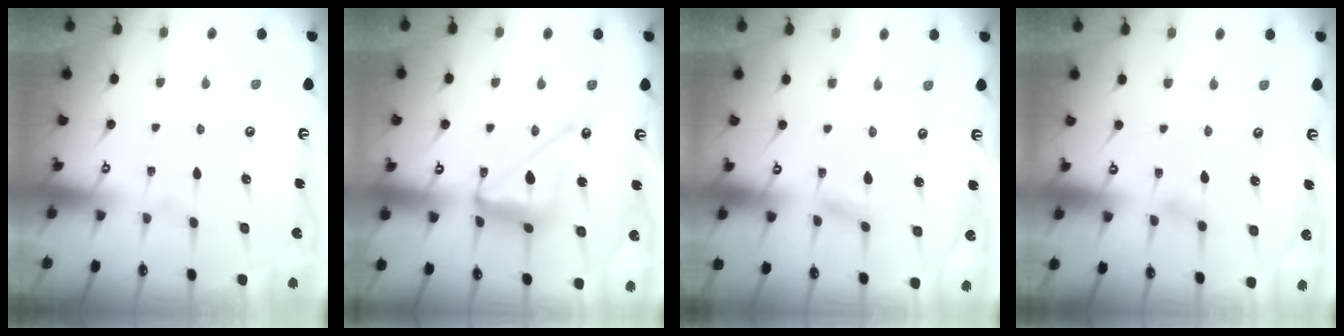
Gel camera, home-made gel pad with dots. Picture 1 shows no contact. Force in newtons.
{"total": 13.4, "press": 13.4, "slide": 1.2}
{"total": 2.3, "press": 2.3, "slide": 0.2}
{"total": 2.9, "press": 2.9, "slide": 0.4}